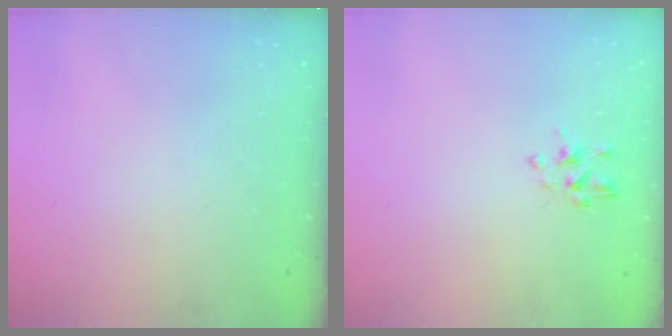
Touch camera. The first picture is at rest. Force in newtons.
{"total": 2.8, "press": 2.7, "slide": 0.7}